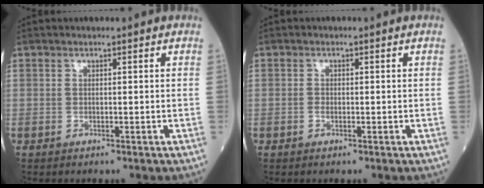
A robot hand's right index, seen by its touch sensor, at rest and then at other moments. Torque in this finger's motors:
{"motor_torque": [-0.15, -0.15, -0.04, 0.00]}